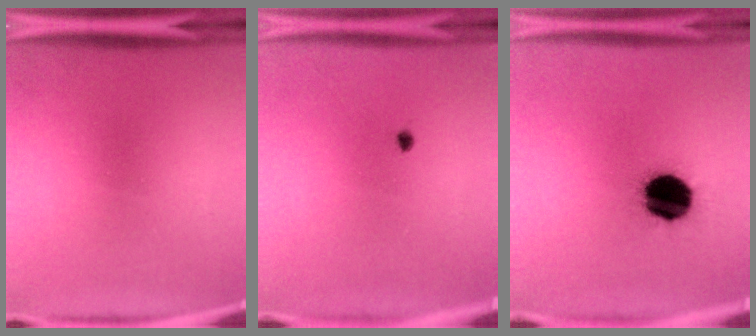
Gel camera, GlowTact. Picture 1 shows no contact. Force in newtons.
{"total": 0.7}
{"total": 16.7}